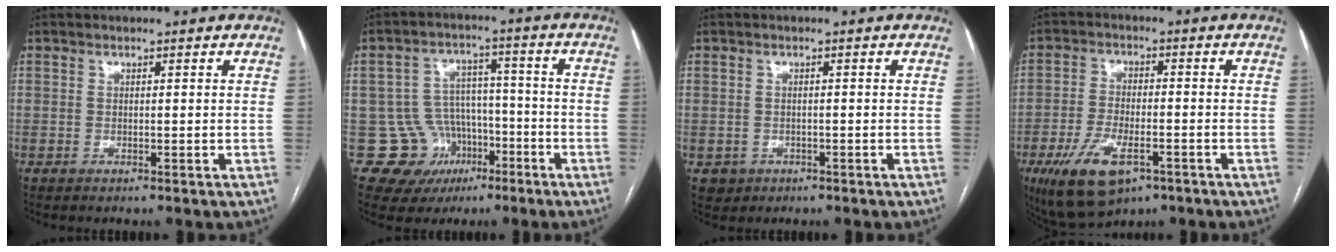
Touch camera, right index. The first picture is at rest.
{"total": 10.4, "force": [-4.4, 9.4, 0.9], "torque": [-0.011, 0.049, -0.053]}
{"total": 2.6, "force": [-1.0, 2.4, 0.2], "torque": [0.002, 0.007, -0.008]}
{"total": 10.8, "force": [-5.6, 4.5, 8.1], "torque": [-0.159, -0.012, -0.087]}